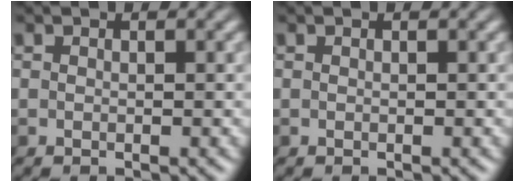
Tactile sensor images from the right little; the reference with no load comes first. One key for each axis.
{"total": 0.0}